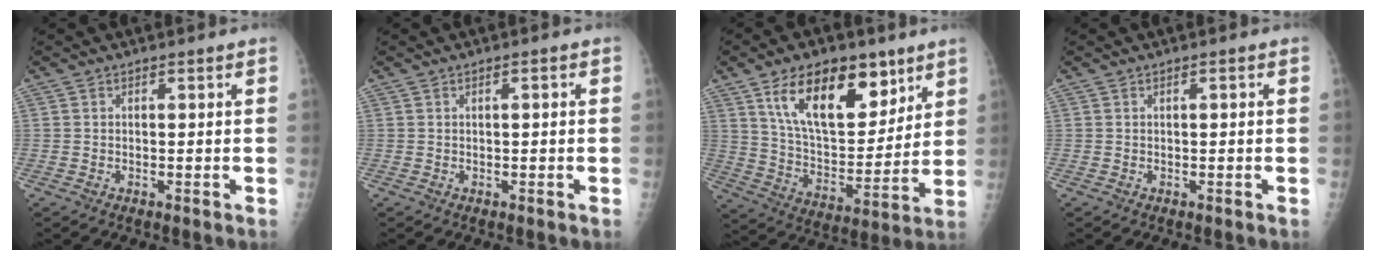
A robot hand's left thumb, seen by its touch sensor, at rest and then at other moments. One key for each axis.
{"total": 1.4, "fx": 0.3, "fy": 0.4, "fz": 1.3, "tx": -0.019, "ty": 0.003, "tz": 0.004}
{"total": 20.0, "fx": 10.9, "fy": 10.3, "fz": 13.2, "tx": -0.166, "ty": -0.051, "tz": 0.194}
{"total": 0.9, "fx": 0.2, "fy": 0.2, "fz": 0.8, "tx": -0.015, "ty": 0.002, "tz": 0.003}